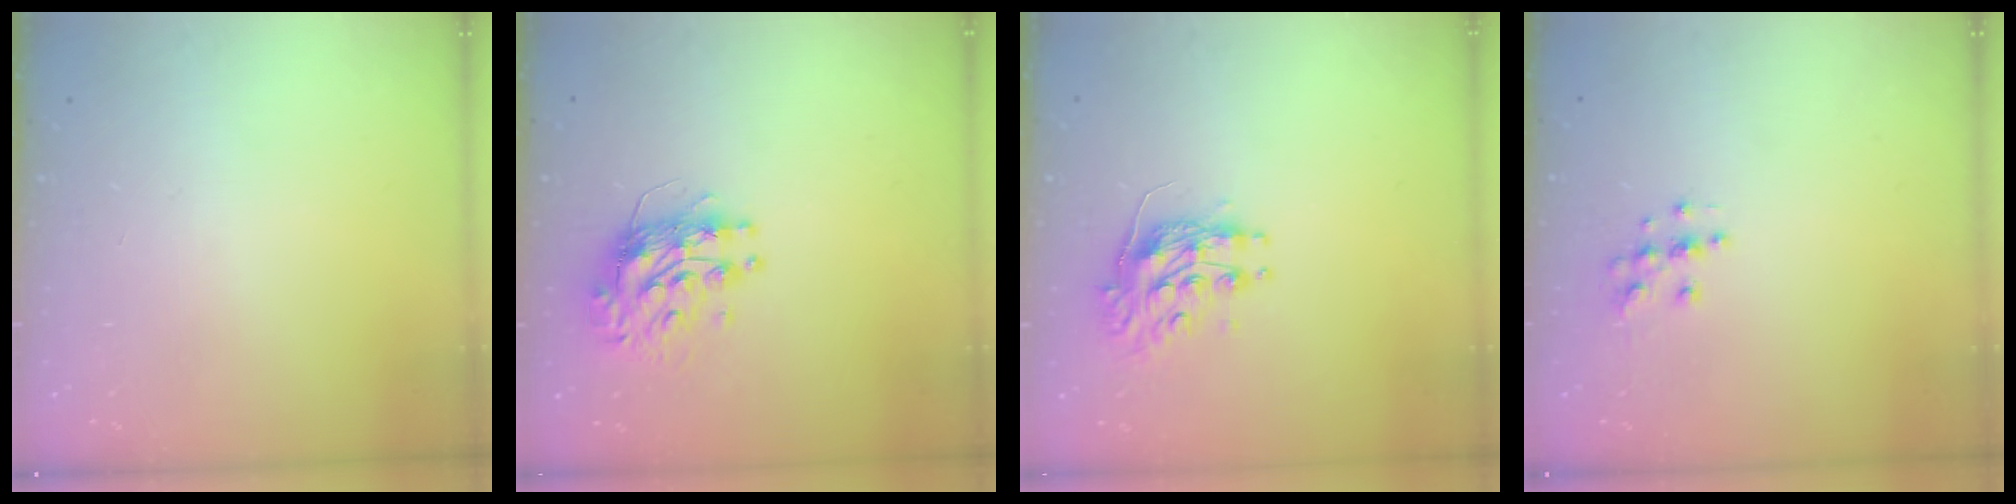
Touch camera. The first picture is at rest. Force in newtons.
{"total": 9.1, "press": 9.1, "slide": 0.8}
{"total": 10.0, "press": 10.0, "slide": 0.0}
{"total": 5.0, "press": 4.7, "slide": 1.6}